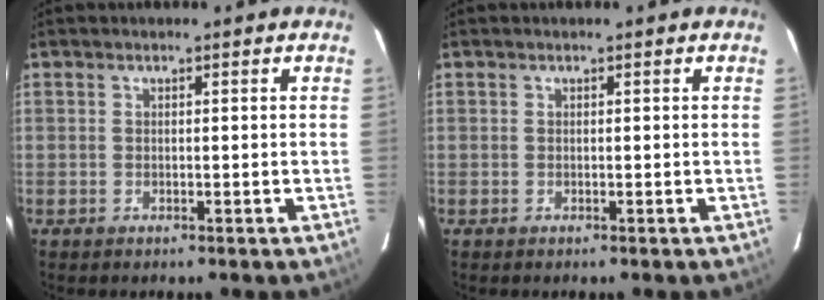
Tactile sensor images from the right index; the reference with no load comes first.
{"total": 0.0}